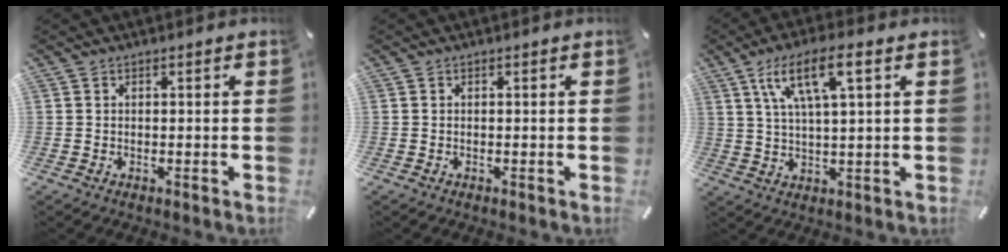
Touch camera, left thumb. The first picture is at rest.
{"total": 0.0}
{"total": 10.9, "force": [4.8, 2.9, 9.3], "torque": [-0.177, 0.004, 0.083]}